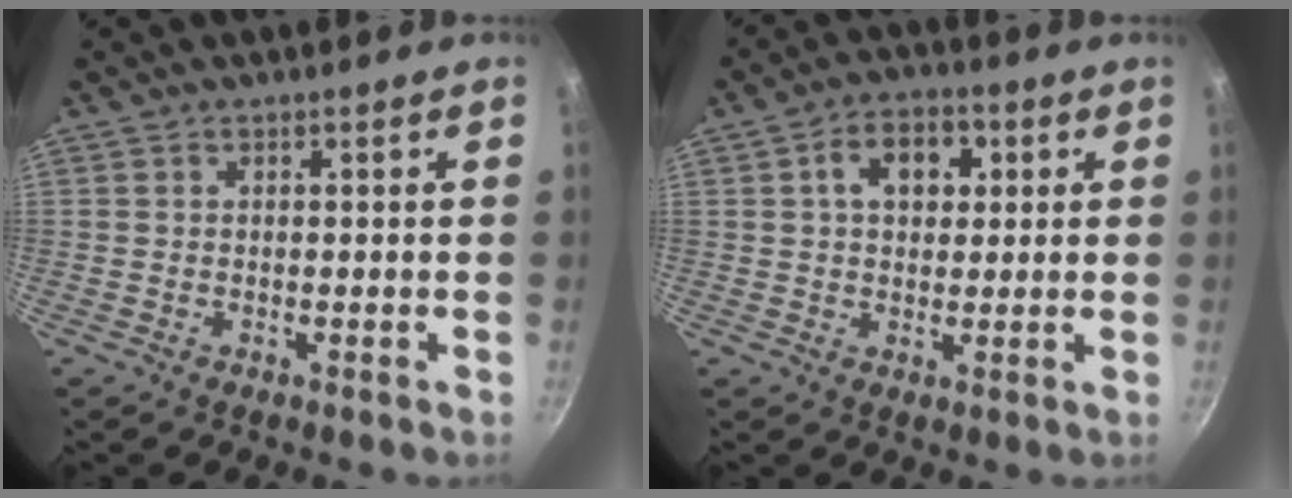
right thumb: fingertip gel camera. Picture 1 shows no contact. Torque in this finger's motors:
{"motor_torque": [0.20, 2.25, 1.08, -0.09, 0.05]}